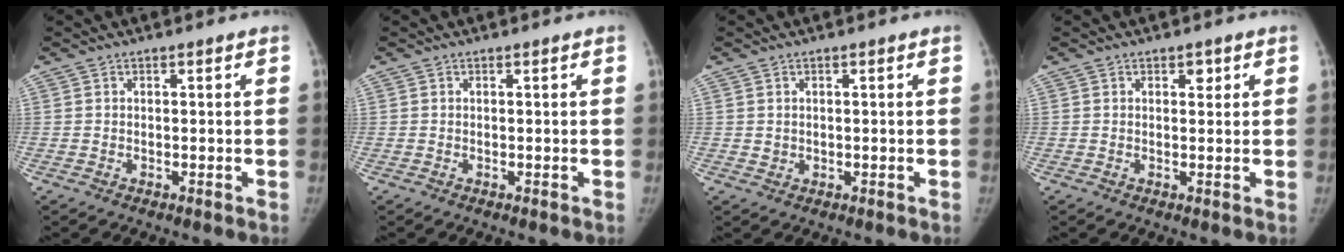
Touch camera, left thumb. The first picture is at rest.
{"total": 0.0}
{"total": 0.8, "force": [0.2, 0.8, 0.2], "torque": [0.002, 0.000, 0.005]}
{"total": 1.6, "force": [0.8, 1.0, 0.9], "torque": [0.001, -0.001, 0.010]}